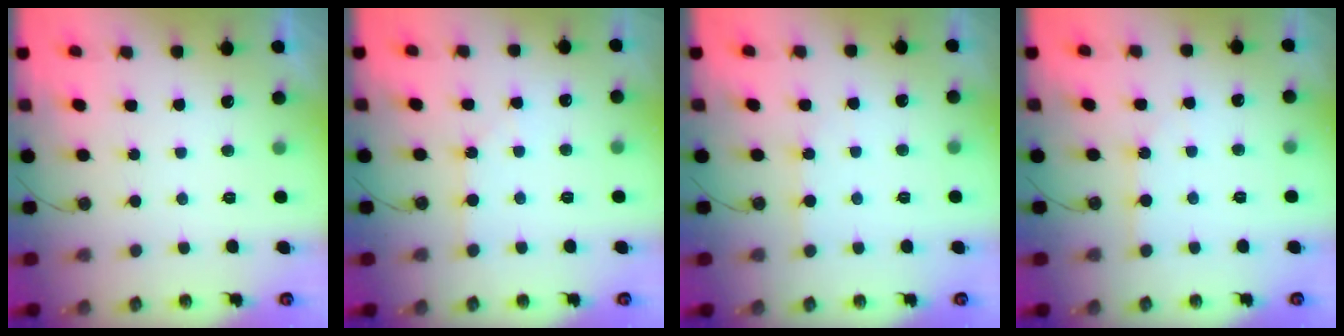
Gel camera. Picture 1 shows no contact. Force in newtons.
{"total": 1.7, "press": 1.7, "slide": 0.3}
{"total": 3.4, "press": 3.4, "slide": 0.5}
{"total": 3.4, "press": 3.4, "slide": 0.4}